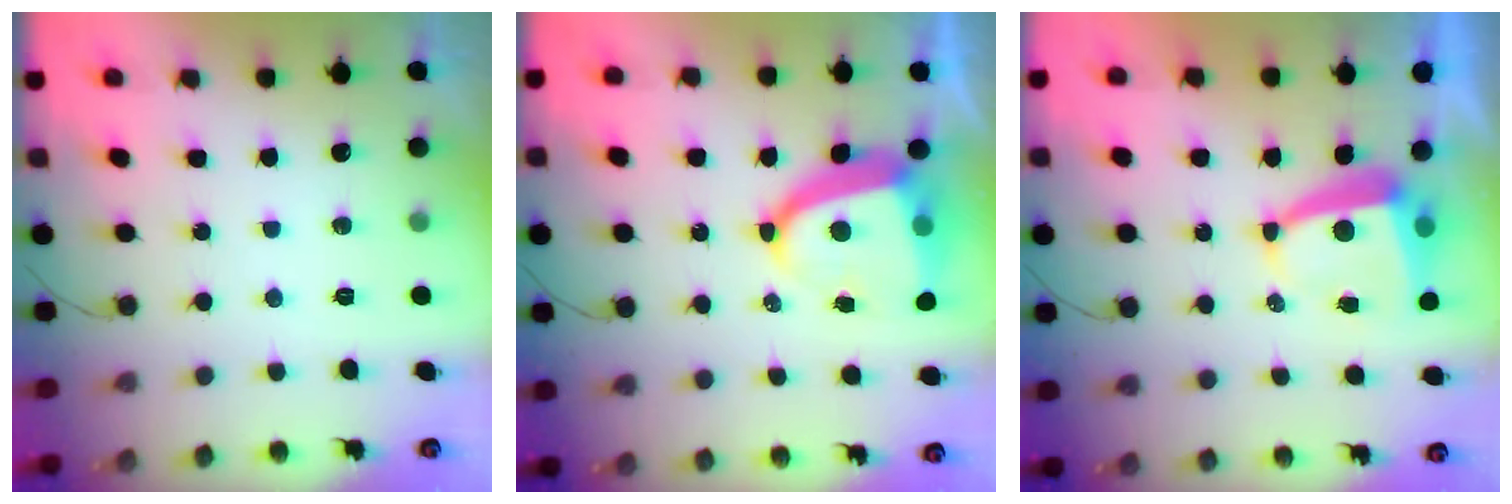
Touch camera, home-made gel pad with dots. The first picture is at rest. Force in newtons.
{"total": 12.5, "press": 12.4, "slide": 2.0}
{"total": 7.1, "press": 7.1, "slide": 0.9}